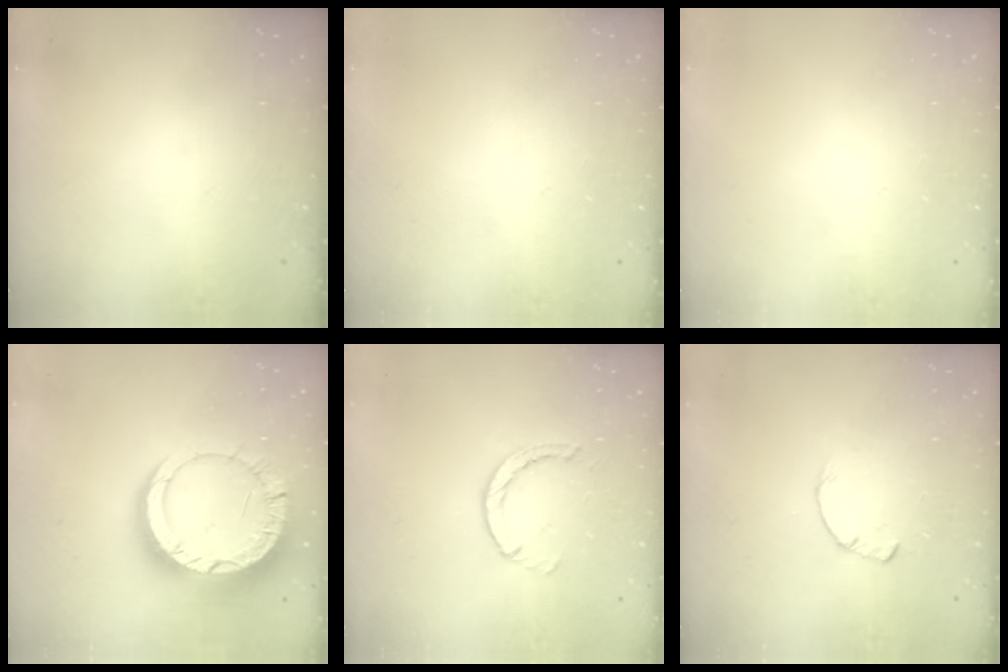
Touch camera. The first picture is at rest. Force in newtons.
{"total": 0.0}
{"total": 0.0}
{"total": 18.7, "press": 18.6, "slide": 1.9}
{"total": 2.4, "press": 2.4, "slide": 0.4}
{"total": 0.8, "press": 0.8, "slide": 0.2}